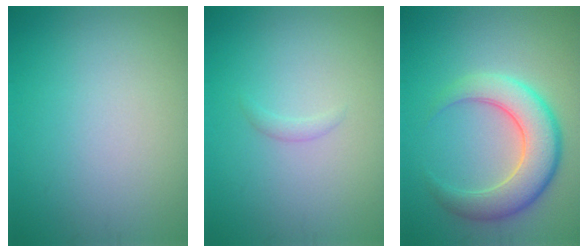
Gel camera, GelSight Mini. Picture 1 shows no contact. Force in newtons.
{"total": 0.7, "press": 0.7, "slide": 0.1}
{"total": 6.2, "press": 6.2, "slide": 0.5}